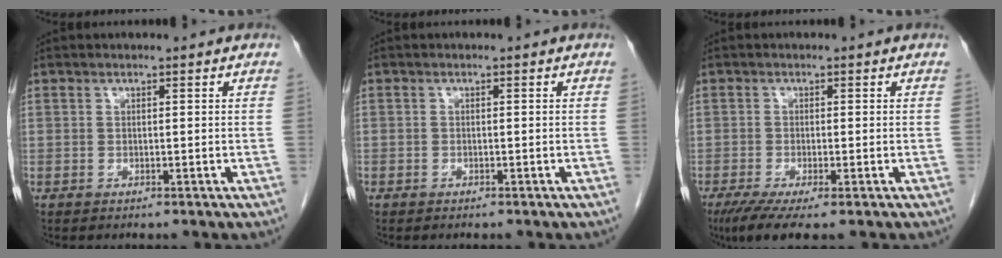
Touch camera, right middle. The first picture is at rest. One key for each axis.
{"total": 0.6, "fx": -0.4, "fy": 0.4, "fz": 0.0, "tx": -0.007, "ty": 0.003, "tz": -0.010}
{"total": 5.3, "fx": -3.3, "fy": 0.7, "fz": 4.1, "tx": -0.067, "ty": -0.016, "tz": -0.056}